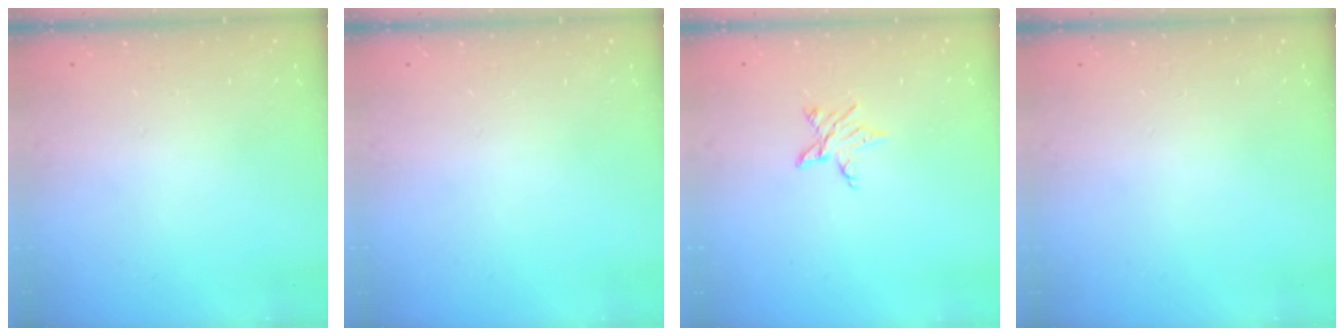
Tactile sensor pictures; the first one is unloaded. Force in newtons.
{"total": 0.0}
{"total": 5.2, "press": 5.2, "slide": 0.6}
{"total": 0.0}